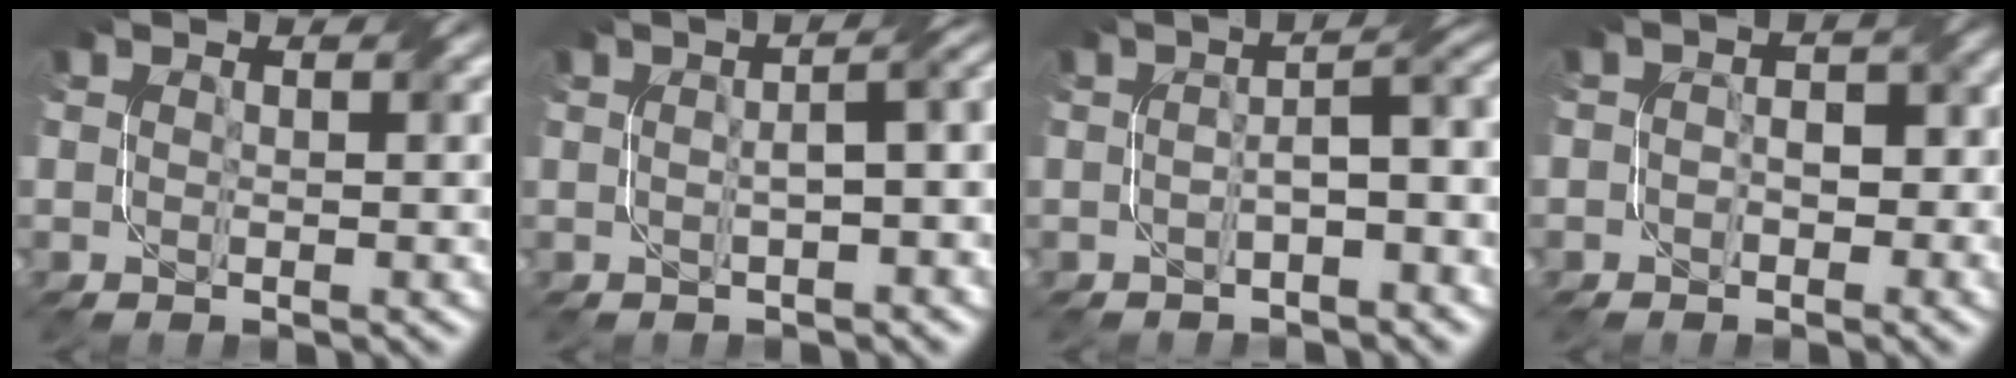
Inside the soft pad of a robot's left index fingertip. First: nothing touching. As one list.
[{"total": 6.4, "force": [0.4, 2.8, 5.7], "torque": [-0.050, 0.023, 0.000]}, {"total": 4.8, "force": [-1.0, 1.6, 4.4], "torque": [-0.060, 0.011, -0.017]}, {"total": 3.4, "force": [-0.5, 2.4, 2.4], "torque": [-0.013, 0.008, -0.013]}]